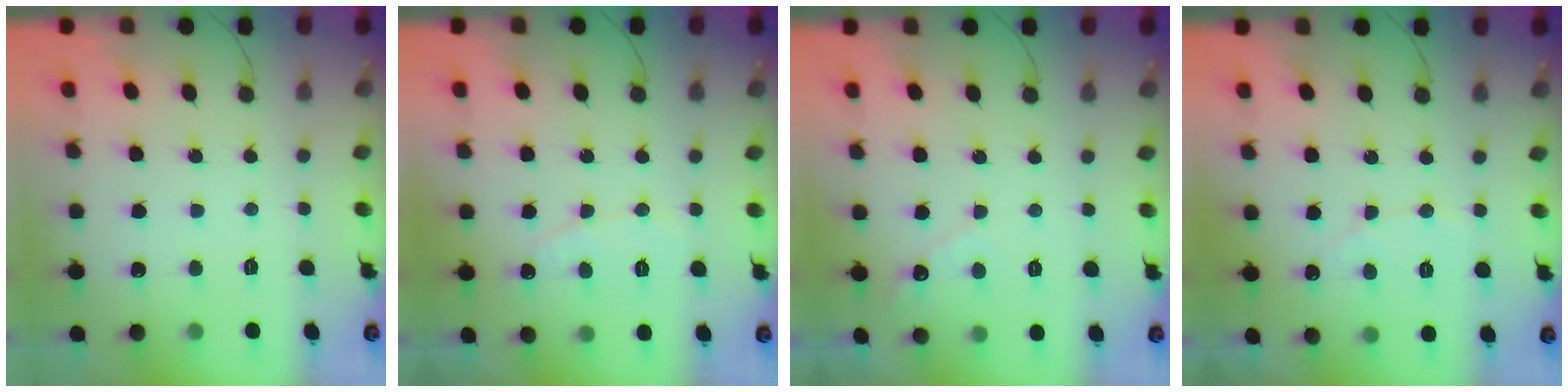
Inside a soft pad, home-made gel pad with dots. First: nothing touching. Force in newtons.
{"total": 6.0, "press": 5.9, "slide": 0.5}
{"total": 2.5, "press": 2.5, "slide": 0.1}
{"total": 3.7, "press": 3.7, "slide": 0.3}